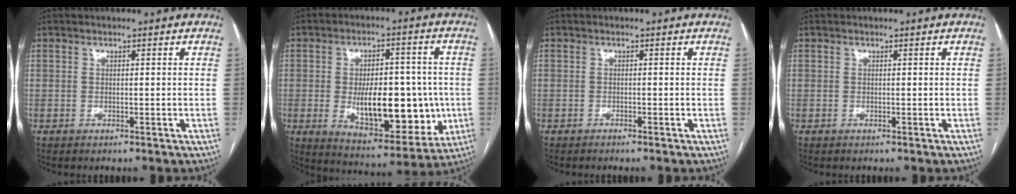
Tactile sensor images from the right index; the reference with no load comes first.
{"total": 16.3, "force": [-1.9, 7.5, 14.4], "torque": [-0.206, 0.002, -0.012]}
{"total": 0.9, "force": [-0.8, 0.0, 0.5], "torque": [-0.009, 0.000, -0.011]}
{"total": 0.0}